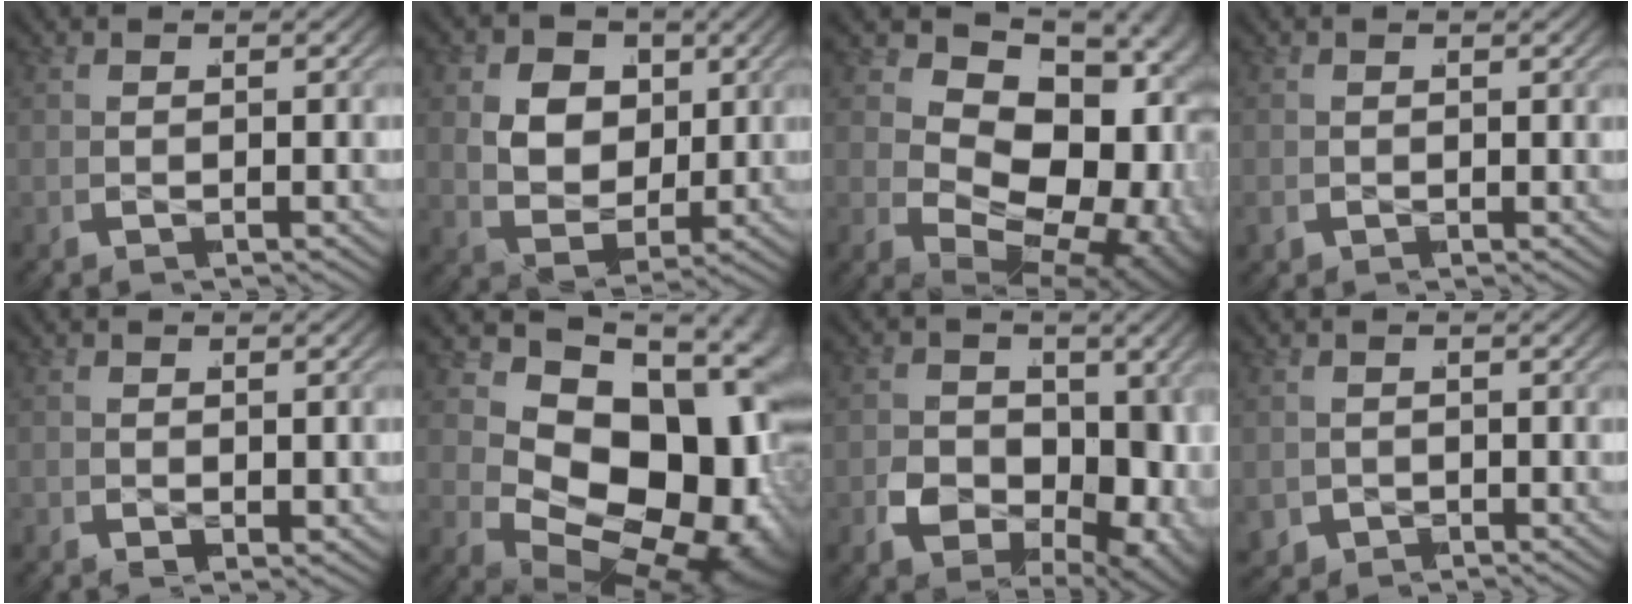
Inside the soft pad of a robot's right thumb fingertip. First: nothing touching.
{"total": 9.7, "force": [1.0, 7.6, 6.0], "torque": [-0.143, -0.032, 0.022]}
{"total": 18.5, "force": [-0.4, 12.4, 13.8], "torque": [-0.247, -0.032, 0.007]}
{"total": 0.7, "force": [0.1, 0.7, 0.1], "torque": [-0.002, -0.005, 0.003]}
{"total": 0.9, "force": [-0.1, 0.7, 0.5], "torque": [-0.009, -0.011, 0.002]}
{"total": 23.2, "force": [-2.4, 15.3, 17.3], "torque": [-0.307, -0.062, -0.006]}
{"total": 12.9, "force": [-1.8, 9.5, 8.6], "torque": [-0.169, -0.053, -0.007]}
{"total": 1.9, "force": [-0.3, 1.9, 0.4], "torque": [-0.011, -0.006, 0.001]}